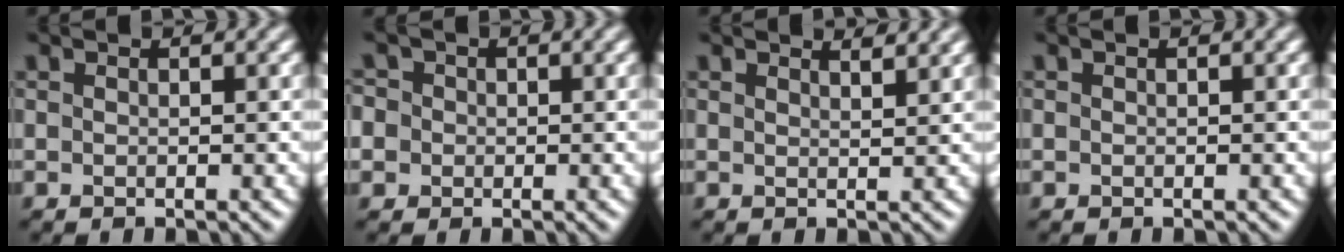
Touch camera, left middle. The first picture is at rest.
{"total": 3.7, "force": [1.0, 3.4, 1.1], "torque": [-0.016, 0.032, -0.016]}
{"total": 2.7, "force": [2.4, 0.6, 0.9], "torque": [0.002, 0.014, 0.012]}
{"total": 0.0}